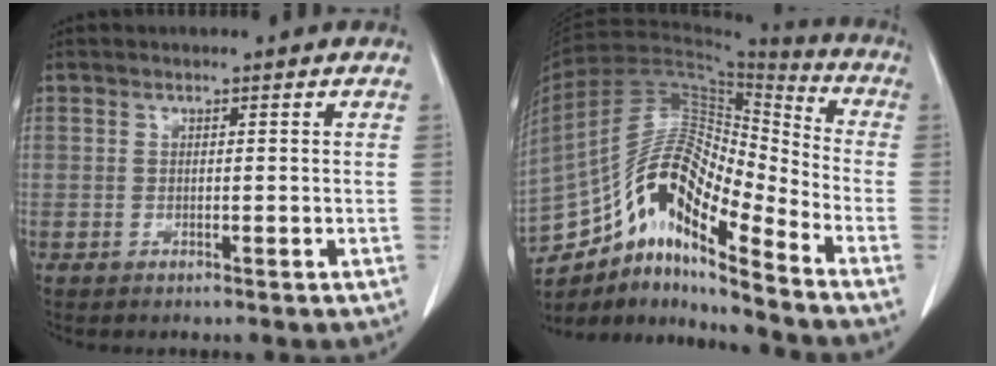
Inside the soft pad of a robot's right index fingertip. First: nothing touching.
{"total": 17.8, "force": [-11.4, 4.0, 13.1], "torque": [-0.240, 0.039, -0.198]}